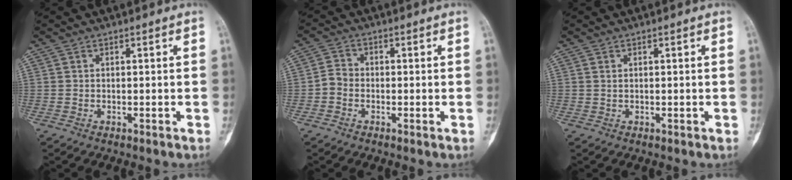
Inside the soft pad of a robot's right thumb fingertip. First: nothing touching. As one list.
[{"total": 2.7, "force": [-1.1, 2.0, 1.5], "torque": [-0.023, 0.007, -0.034]}, {"total": 0.5, "force": [0.3, 0.3, 0.3], "torque": [-0.009, 0.003, 0.007]}]